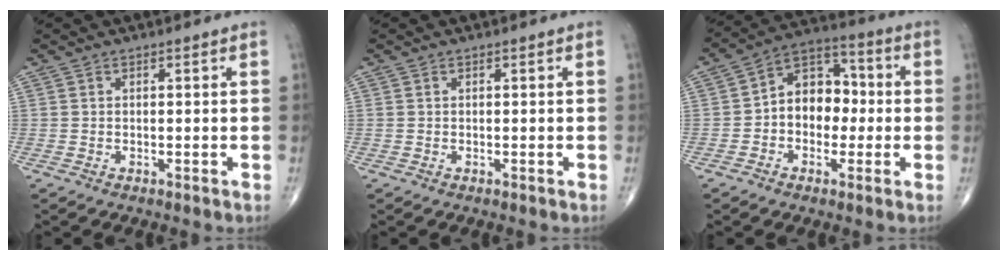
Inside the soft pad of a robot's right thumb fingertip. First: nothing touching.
{"total": 0.0}
{"total": 11.1, "force": [-0.6, 8.2, 7.5], "torque": [-0.075, 0.039, -0.024]}